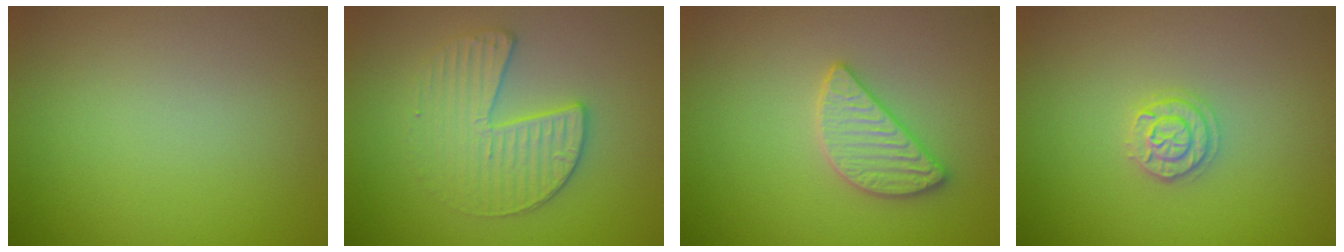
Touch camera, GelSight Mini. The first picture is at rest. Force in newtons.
{"total": 3.4, "press": 3.2, "slide": 1.2}
{"total": 2.8, "press": 2.8, "slide": 0.5}
{"total": 1.9, "press": 1.8, "slide": 0.3}